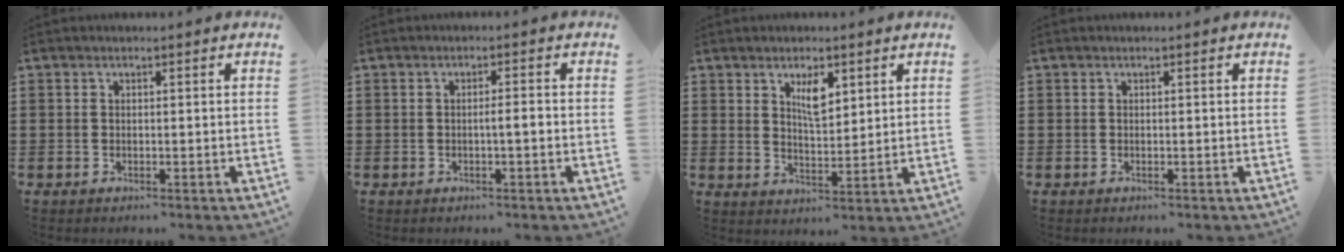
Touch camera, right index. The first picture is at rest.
{"total": 1.7, "force": [-0.4, 0.1, 1.7], "torque": [-0.029, -0.001, -0.008]}
{"total": 4.4, "force": [2.4, 1.7, 3.3], "torque": [-0.055, 0.000, 0.038]}
{"total": 0.0}